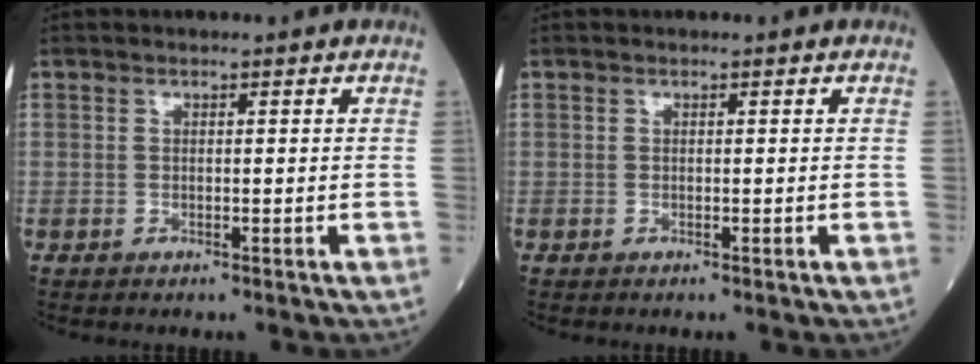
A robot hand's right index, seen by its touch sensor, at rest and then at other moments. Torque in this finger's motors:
{"motor_torque": [0.00, 0.00, 0.00, 0.00]}